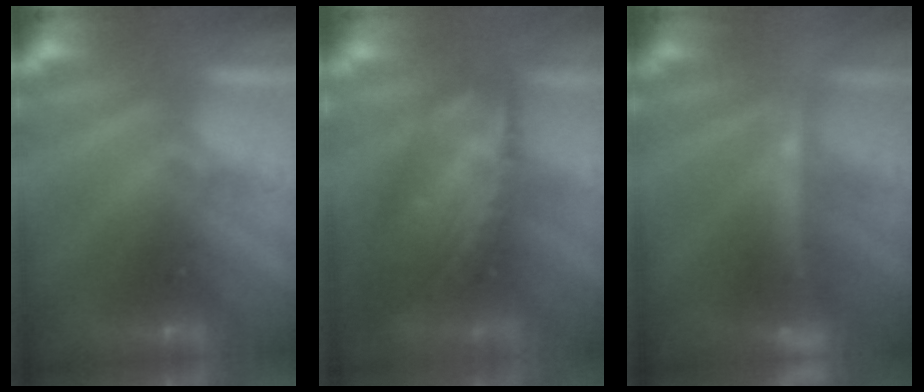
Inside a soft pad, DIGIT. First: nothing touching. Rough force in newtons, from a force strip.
{"total": 8.1}
{"total": 5.0}